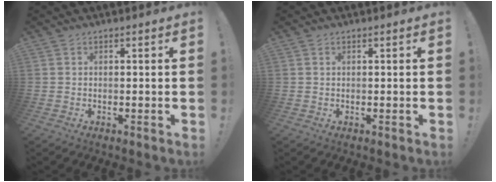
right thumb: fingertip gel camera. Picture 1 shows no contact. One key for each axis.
{"total": 0.0}